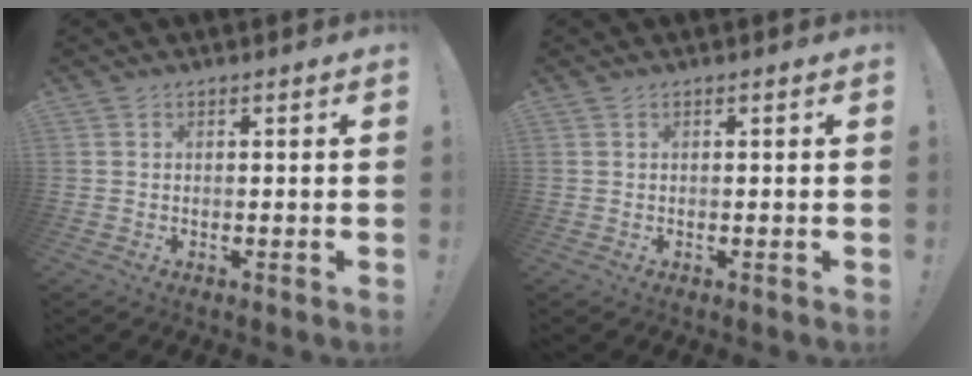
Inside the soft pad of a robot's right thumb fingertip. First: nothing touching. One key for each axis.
{"total": 0.0}